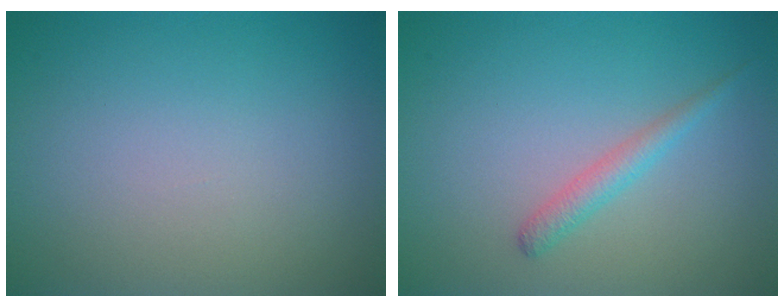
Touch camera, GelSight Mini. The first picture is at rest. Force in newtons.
{"total": 1.6, "press": 1.6, "slide": 0.1}